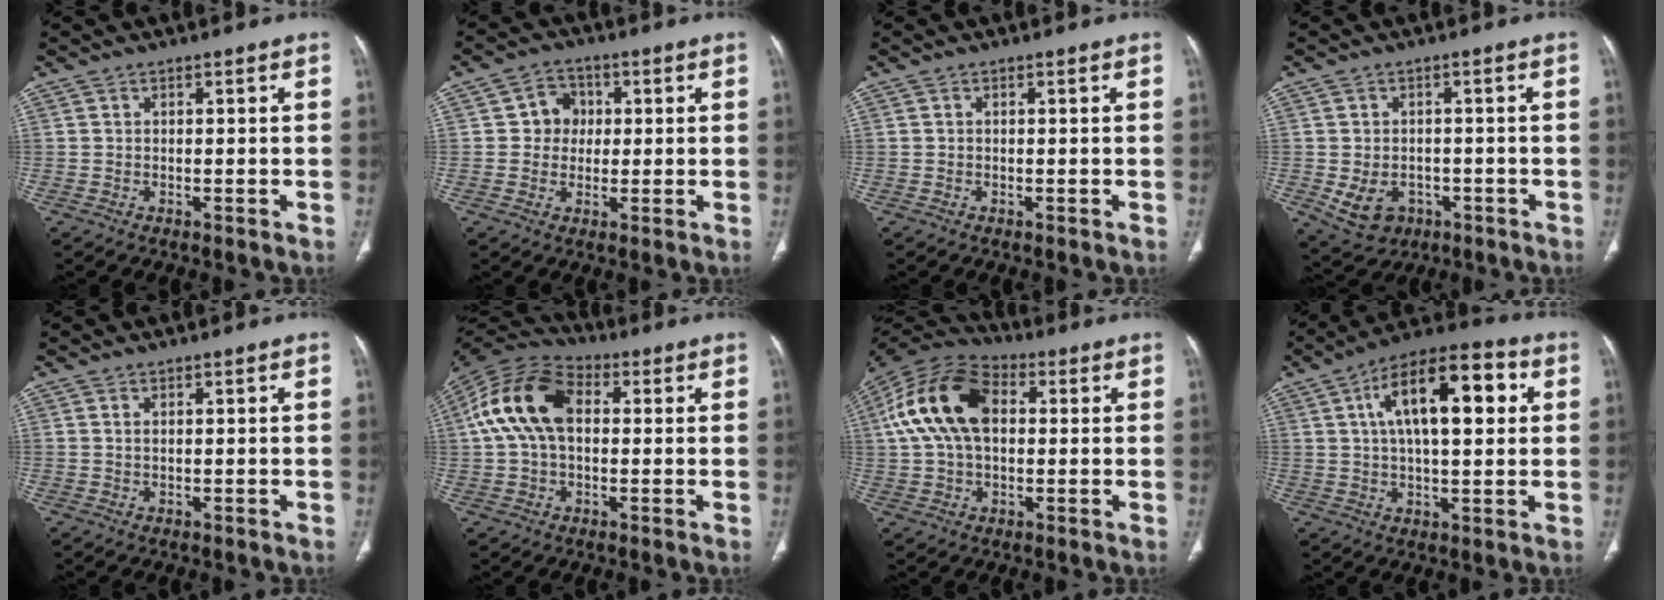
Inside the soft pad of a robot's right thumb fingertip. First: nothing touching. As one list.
[{"total": 5.7, "force": [0.6, 5.2, 2.2], "torque": [0.000, 0.008, 0.004]}, {"total": 0.0}, {"total": 7.4, "force": [-2.3, 5.8, 3.9], "torque": [-0.061, 0.014, -0.020]}, {"total": 0.8, "force": [0.3, 0.3, 0.6], "torque": [-0.017, 0.004, 0.008]}, {"total": 15.0, "force": [2.1, 9.6, 11.4], "torque": [-0.222, 0.035, 0.029]}, {"total": 16.9, "force": [2.8, 10.6, 12.9], "torque": [-0.247, 0.030, 0.044]}, {"total": 17.5, "force": [4.6, 7.6, 15.1], "torque": [-0.223, 0.018, 0.065]}]